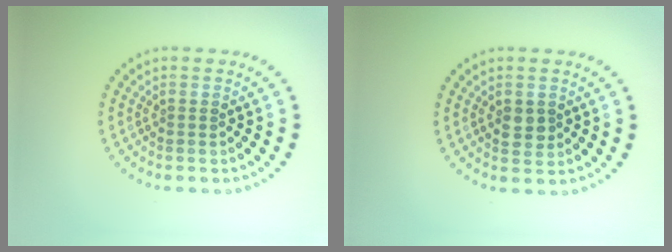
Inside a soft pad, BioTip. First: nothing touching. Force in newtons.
{"total": 1.8, "press": 1.8, "slide": 0.2}